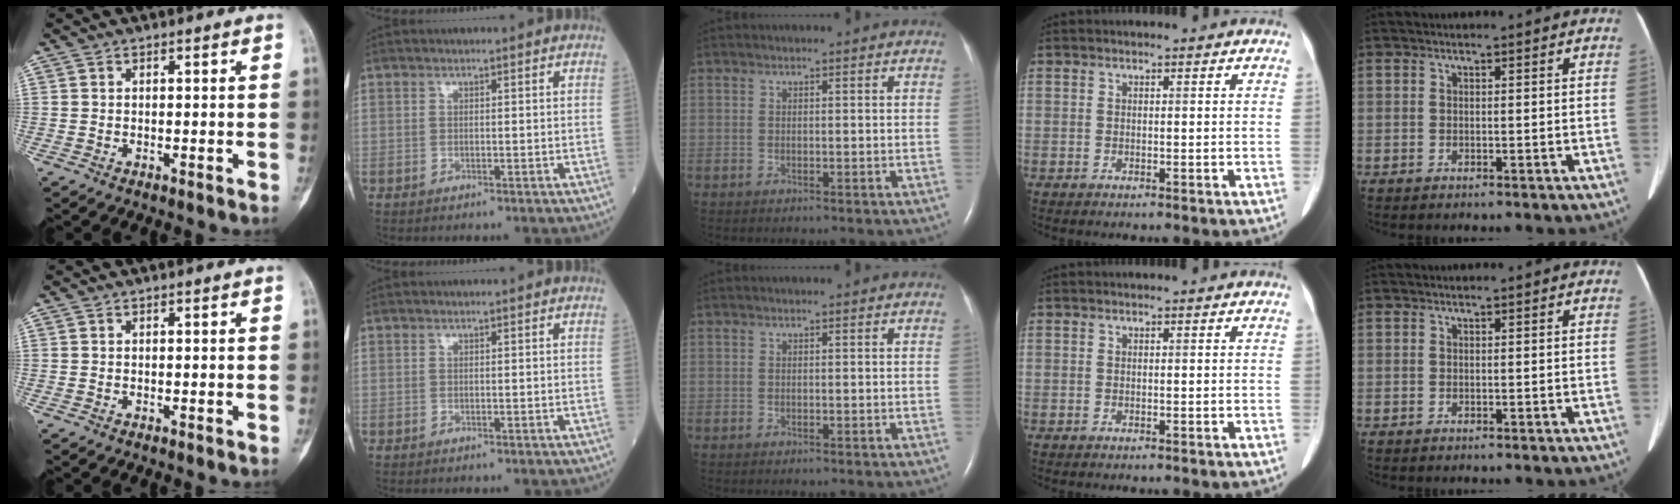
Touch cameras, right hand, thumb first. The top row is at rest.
{}